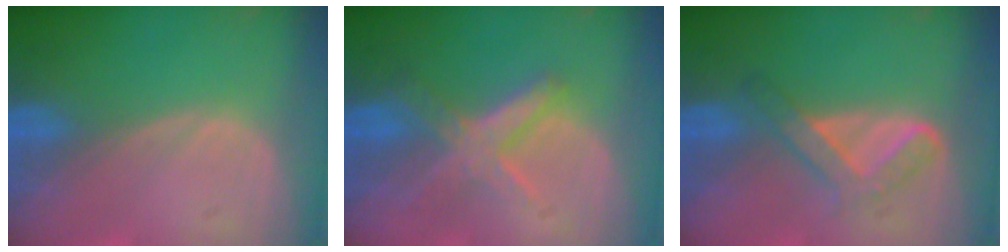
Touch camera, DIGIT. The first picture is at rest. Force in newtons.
{"total": 6.5, "press": 5.8, "slide": 3.0}
{"total": 4.8, "press": 4.7, "slide": 0.7}